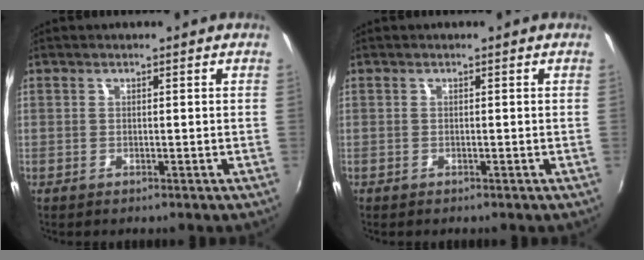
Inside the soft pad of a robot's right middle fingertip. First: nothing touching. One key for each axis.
{"total": 0.0}